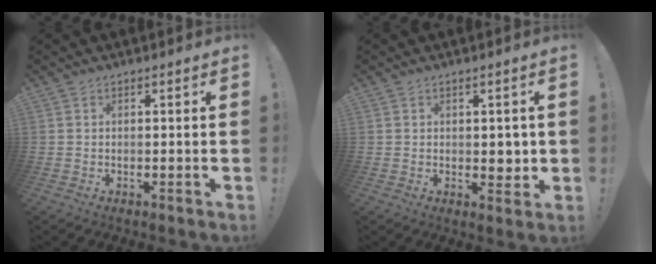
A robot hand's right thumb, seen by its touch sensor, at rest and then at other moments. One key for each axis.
{"total": 3.3, "fx": 0.3, "fy": 2.4, "fz": 2.2, "tx": -0.021, "ty": -0.001, "tz": 0.003}